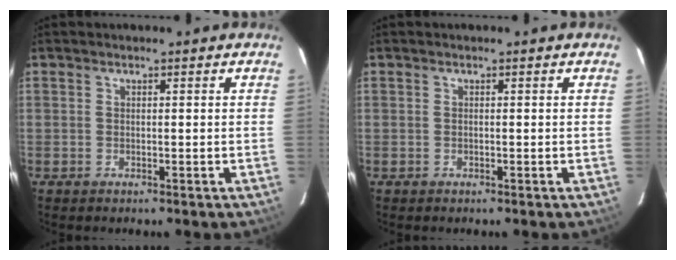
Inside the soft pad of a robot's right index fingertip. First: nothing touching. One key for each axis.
{"total": 0.0}